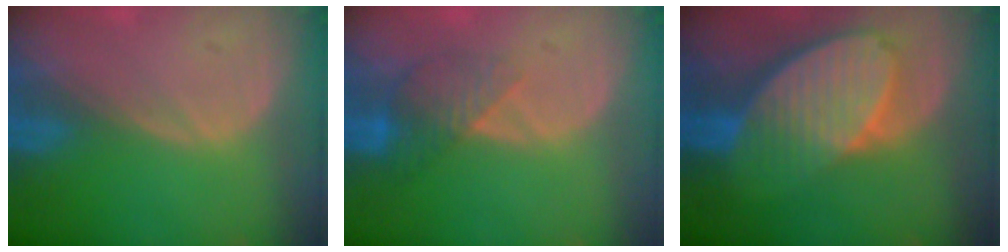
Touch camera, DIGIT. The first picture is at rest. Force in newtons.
{"total": 4.2, "press": 4.2, "slide": 0.4}
{"total": 10.4, "press": 9.1, "slide": 5.1}